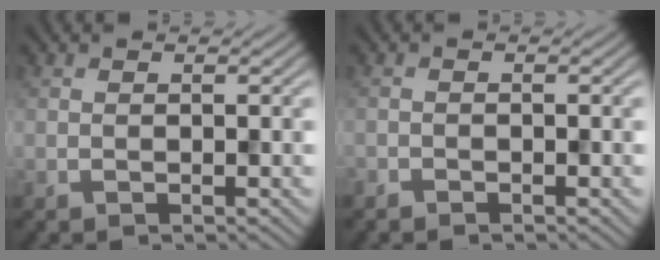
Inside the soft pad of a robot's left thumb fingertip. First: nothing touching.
{"total": 1.0, "force": [-0.9, 0.4, 0.1], "torque": [-0.002, -0.003, -0.020]}